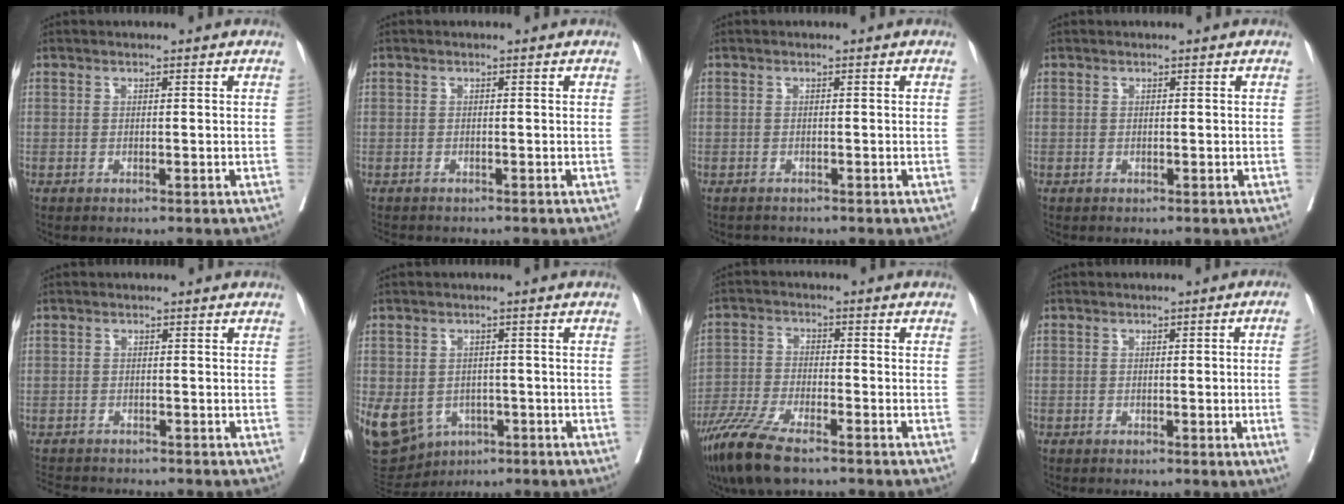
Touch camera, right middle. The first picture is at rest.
{"total": 2.9, "force": [-2.2, 1.8, 0.4], "torque": [-0.010, 0.001, -0.036]}
{"total": 1.0, "force": [-0.9, 0.2, -0.2], "torque": [0.000, -0.003, -0.015]}
{"total": 0.0}
{"total": 5.7, "force": [-5.1, 2.5, 0.9], "torque": [-0.009, -0.004, -0.079]}
{"total": 17.8, "force": [-6.5, 14.6, 7.8], "torque": [-0.221, 0.001, -0.079]}
{"total": 10.8, "force": [-7.9, 2.4, 6.9], "torque": [-0.134, -0.025, -0.142]}
{"total": 4.3, "force": [-1.1, -0.7, 4.1], "torque": [-0.046, 0.001, -0.016]}